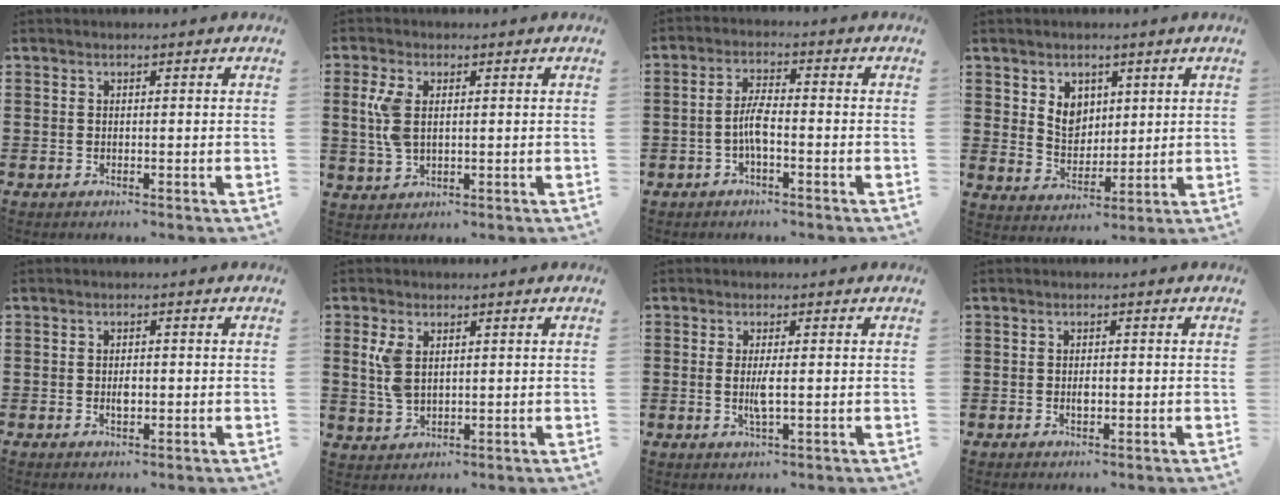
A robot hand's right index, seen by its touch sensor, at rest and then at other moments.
{"total": 5.2, "force": [0.9, 2.8, 4.3], "torque": [-0.112, 0.001, 0.008]}
{"total": 4.2, "force": [-1.2, 1.1, 3.8], "torque": [-0.083, 0.001, -0.026]}
{"total": 5.2, "force": [2.3, 4.2, 2.1], "torque": [-0.051, 0.010, 0.041]}
{"total": 1.9, "force": [-0.2, 0.8, 1.6], "torque": [-0.032, 0.001, -0.003]}
{"total": 4.3, "force": [1.3, 2.4, 3.2], "torque": [-0.078, 0.005, 0.022]}
{"total": 2.8, "force": [-0.1, 0.3, 2.8], "torque": [-0.059, -0.009, -0.005]}
{"total": 1.5, "force": [-0.2, 0.6, 1.3], "torque": [-0.026, -0.001, -0.003]}